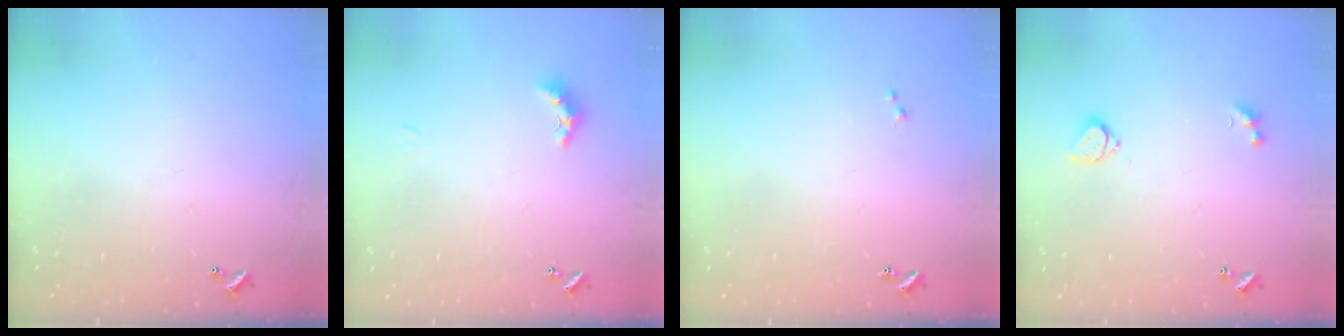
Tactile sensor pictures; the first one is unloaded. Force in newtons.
{"total": 3.3, "press": 3.3, "slide": 0.6}
{"total": 0.7, "press": 0.6, "slide": 0.3}
{"total": 2.9, "press": 2.8, "slide": 0.7}